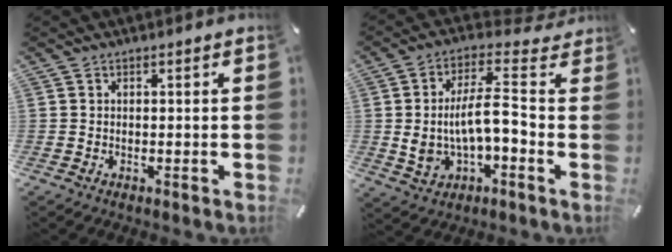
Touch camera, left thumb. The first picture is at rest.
{"total": 12.2, "force": [-0.4, 7.0, 9.9], "torque": [-0.199, -0.001, -0.007]}